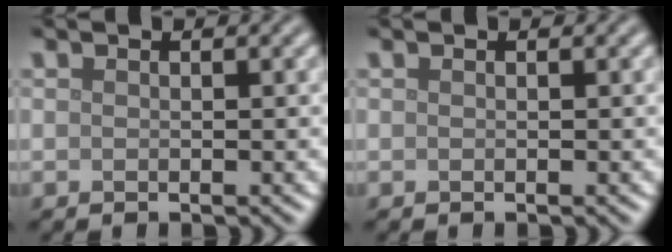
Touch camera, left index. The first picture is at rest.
{"total": 0.0}